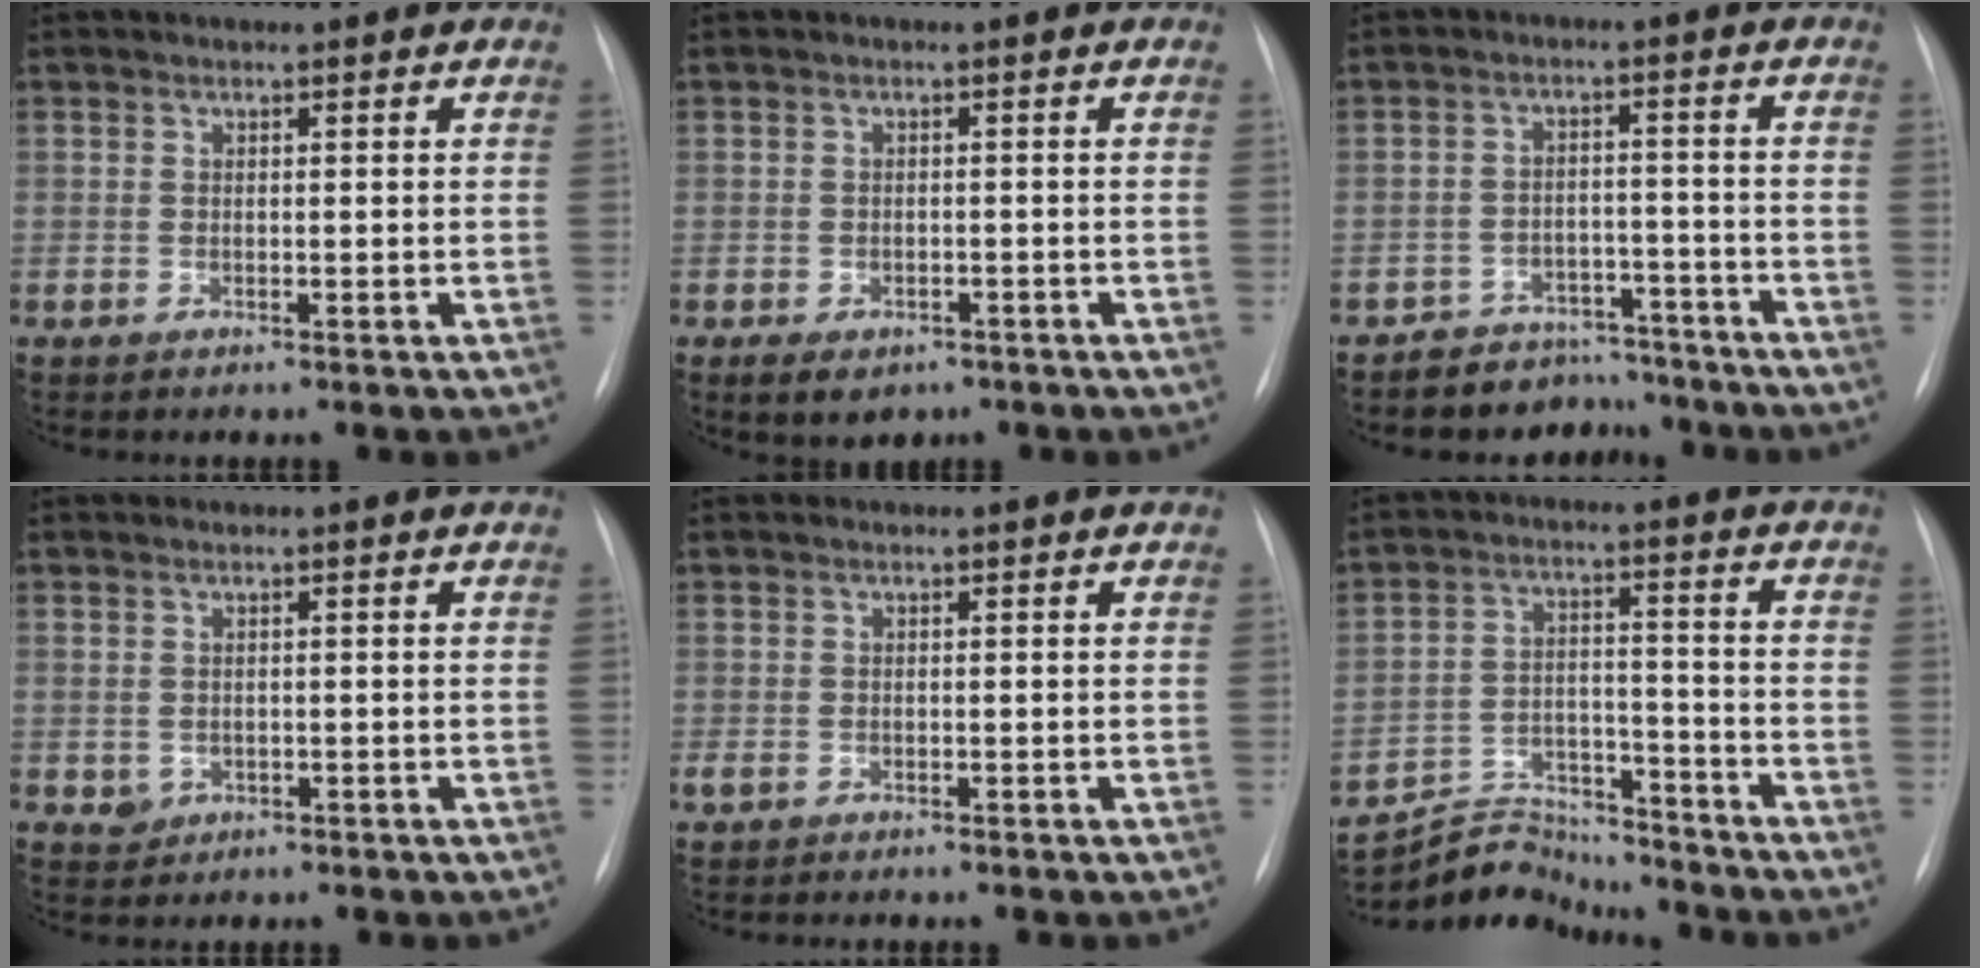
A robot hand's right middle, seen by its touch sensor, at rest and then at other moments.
{"total": 5.2, "force": [-3.3, 3.2, 2.4], "torque": [-0.035, -0.001, -0.038]}
{"total": 7.2, "force": [-6.2, 3.6, -0.3], "torque": [0.022, 0.031, -0.093]}
{"total": 1.6, "force": [-0.3, 1.5, 0.5], "torque": [-0.007, 0.002, 0.002]}
{"total": 1.0, "force": [-0.6, 0.7, 0.5], "torque": [-0.014, 0.001, -0.006]}
{"total": 9.4, "force": [-9.2, 1.8, -0.7], "torque": [0.010, 0.030, -0.160]}